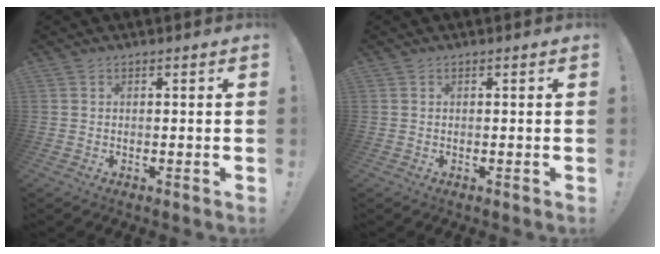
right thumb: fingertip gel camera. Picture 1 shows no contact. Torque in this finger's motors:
{"motor_torque": [0.00, 0.00, 0.01, 0.00, 0.00]}